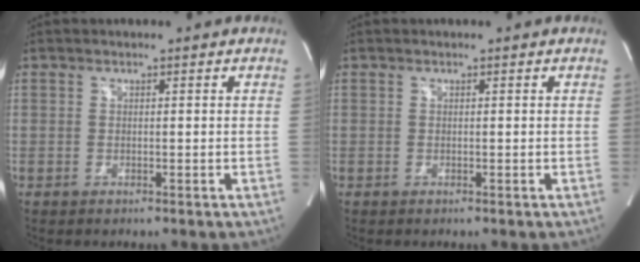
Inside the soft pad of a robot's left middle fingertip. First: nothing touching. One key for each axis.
{"total": 0.0}